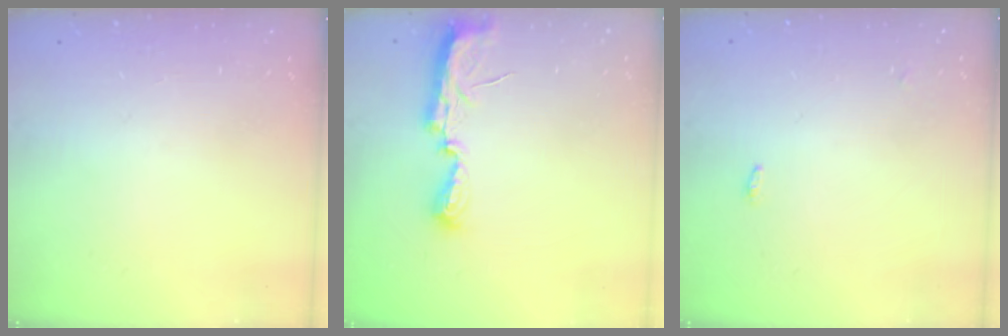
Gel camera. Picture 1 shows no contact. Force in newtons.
{"total": 7.4, "press": 7.3, "slide": 0.6}
{"total": 6.3, "press": 2.7, "slide": 5.7}